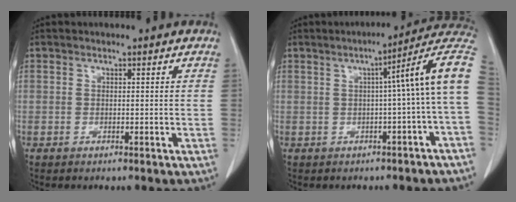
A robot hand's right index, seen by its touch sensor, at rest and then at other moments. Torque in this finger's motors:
{"motor_torque": [0.75, -0.39, 0.43, 0.10]}